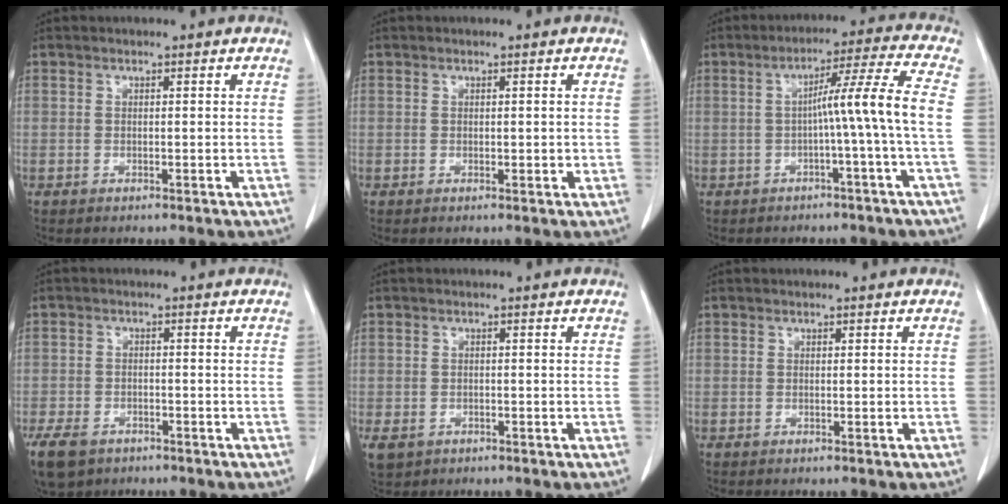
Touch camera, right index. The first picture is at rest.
{"total": 1.0, "force": [0.1, 0.7, 0.8], "torque": [-0.007, -0.001, 0.005]}
{"total": 8.3, "force": [-1.1, -2.2, 7.9], "torque": [-0.120, 0.022, -0.012]}
{"total": 7.7, "force": [-4.9, 4.9, 3.4], "torque": [-0.075, -0.006, -0.077]}
{"total": 4.4, "force": [-2.0, 3.6, 1.4], "torque": [-0.034, -0.004, -0.027]}
{"total": 0.0}